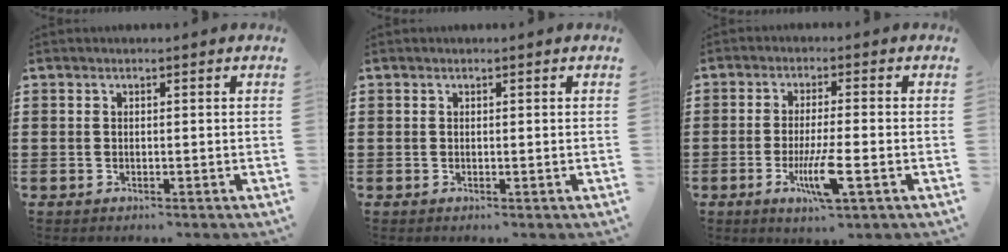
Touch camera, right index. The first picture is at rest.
{"total": 0.0}
{"total": 7.1, "force": [-2.6, 0.9, 6.6], "torque": [-0.133, -0.020, -0.047]}